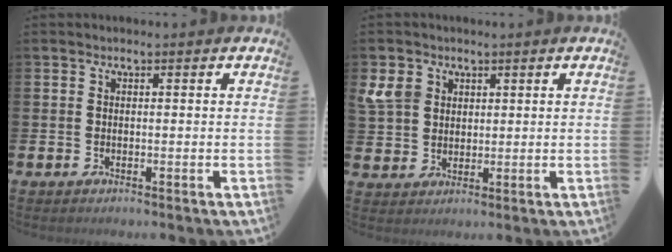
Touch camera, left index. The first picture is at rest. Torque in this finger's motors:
{"motor_torque": [0.01, -0.10, -0.27, -0.16]}